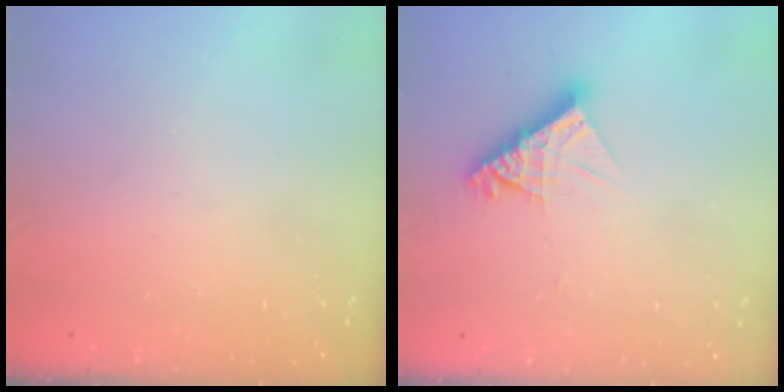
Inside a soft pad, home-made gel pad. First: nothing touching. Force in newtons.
{"total": 9.6, "press": 9.6, "slide": 0.8}